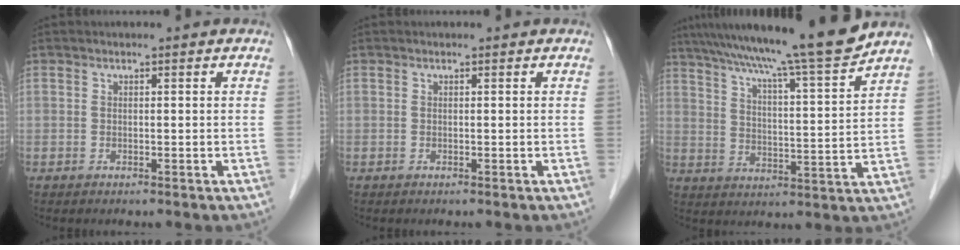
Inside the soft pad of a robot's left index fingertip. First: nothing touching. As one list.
[{"total": 0.0}, {"total": 17.1, "force": [14.6, -1.4, 8.8], "torque": [-0.144, -0.008, 0.219]}]